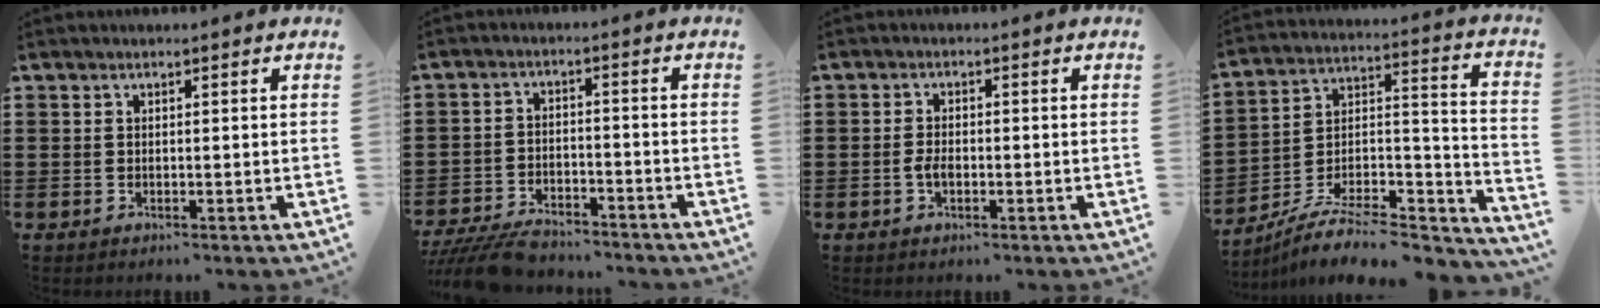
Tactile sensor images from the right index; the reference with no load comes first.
{"total": 5.9, "force": [-5.6, 1.1, 1.5], "torque": [-0.040, 0.003, -0.111]}
{"total": 2.0, "force": [-0.8, 0.9, 1.7], "torque": [-0.041, -0.005, -0.015]}
{"total": 9.0, "force": [-7.3, 2.6, 4.6], "torque": [-0.070, 0.017, -0.139]}